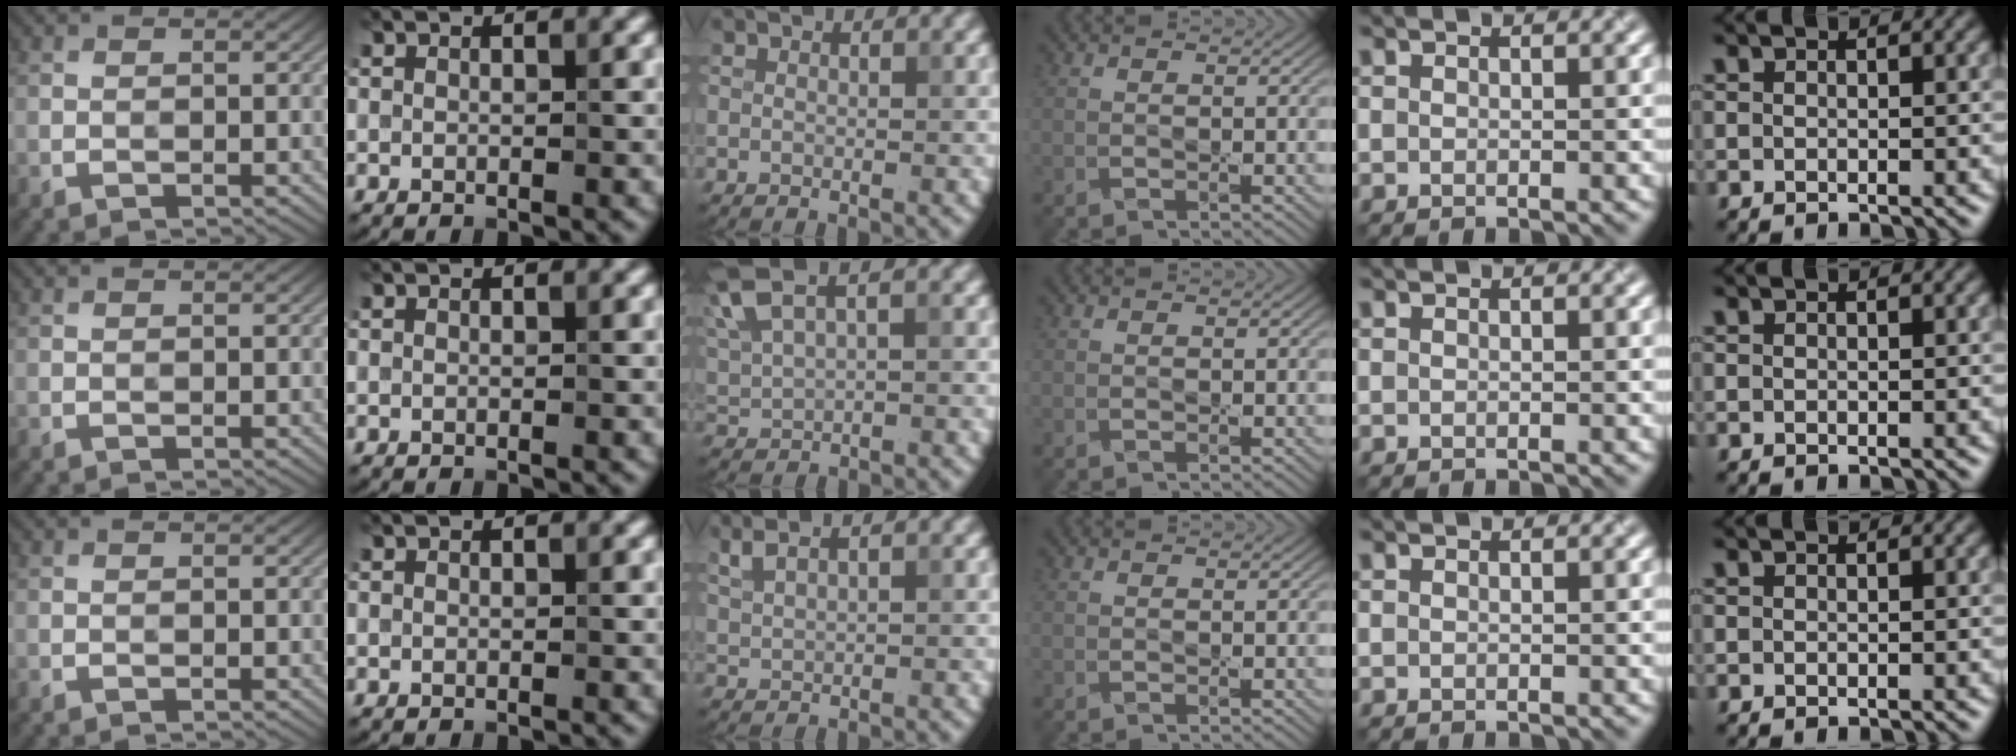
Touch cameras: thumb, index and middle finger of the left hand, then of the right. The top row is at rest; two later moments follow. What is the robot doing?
{"motion": "press", "object": "keyboard"}